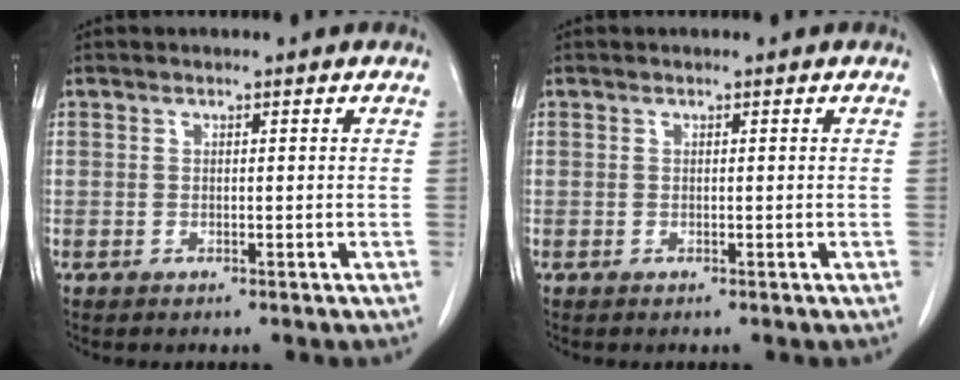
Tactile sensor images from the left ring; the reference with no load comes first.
{"total": 0.0}